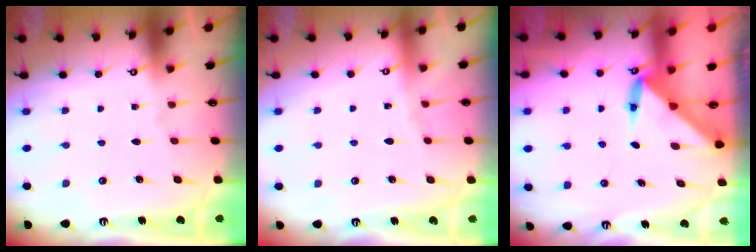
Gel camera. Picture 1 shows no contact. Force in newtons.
{"total": 2.2, "press": 2.1, "slide": 0.5}
{"total": 3.9, "press": 3.9, "slide": 0.4}